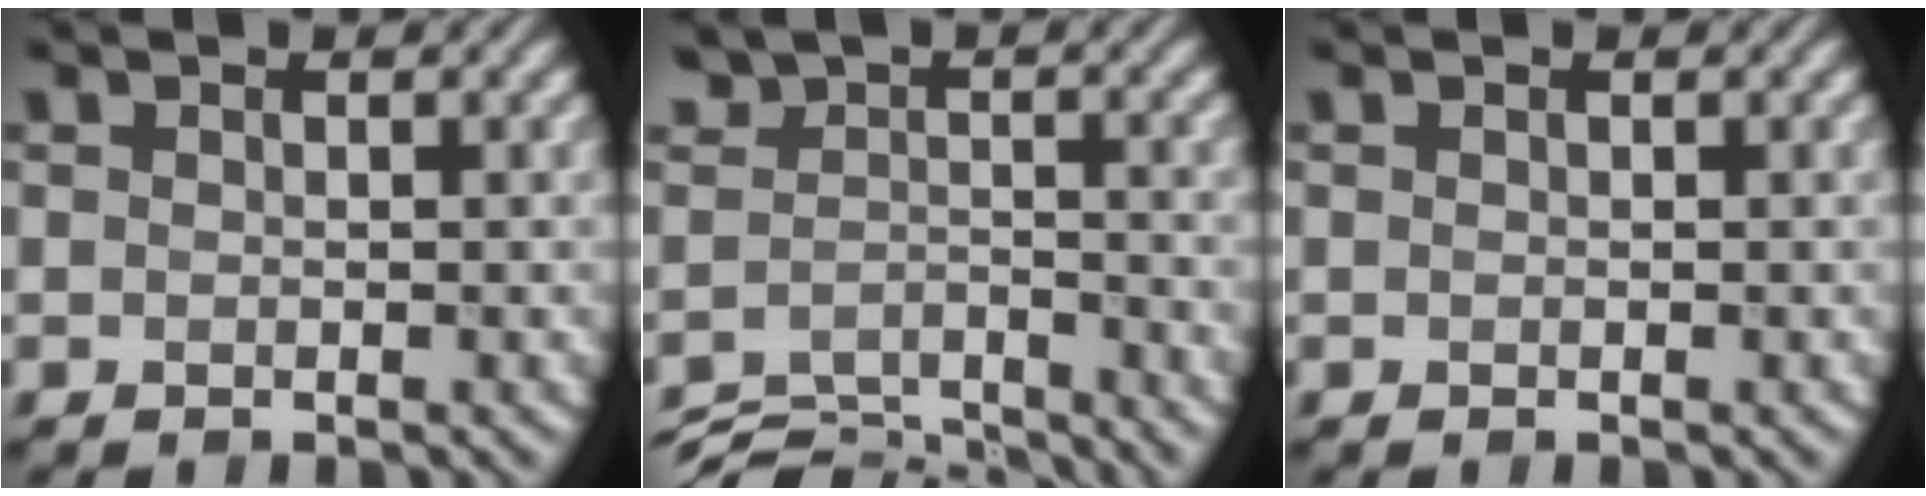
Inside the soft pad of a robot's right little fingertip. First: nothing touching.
{"total": 7.0, "force": [-6.3, 2.3, 1.9], "torque": [-0.027, -0.009, -0.109]}
{"total": 0.0}